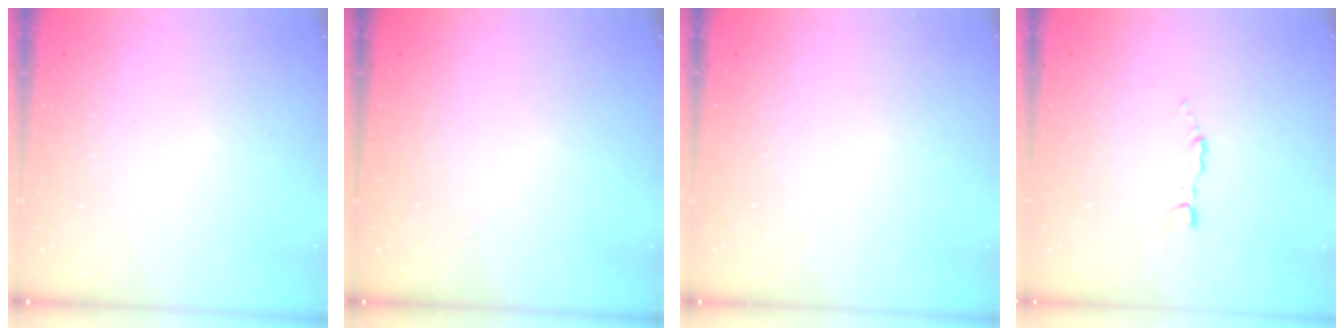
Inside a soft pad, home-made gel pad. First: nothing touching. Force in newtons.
{"total": 0.0}
{"total": 0.0}
{"total": 2.8, "press": 2.8, "slide": 0.4}